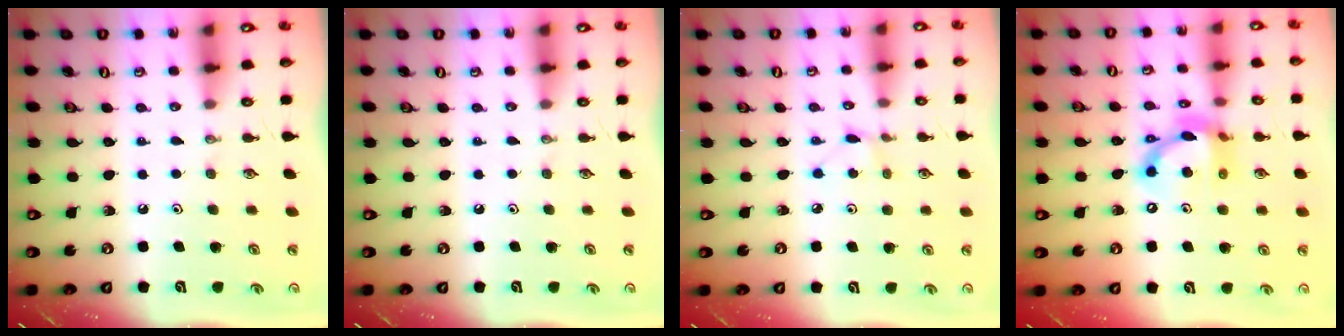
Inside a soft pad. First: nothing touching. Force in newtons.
{"total": 0.0}
{"total": 2.8, "press": 2.8, "slide": 0.3}
{"total": 13.0, "press": 13.0, "slide": 0.4}